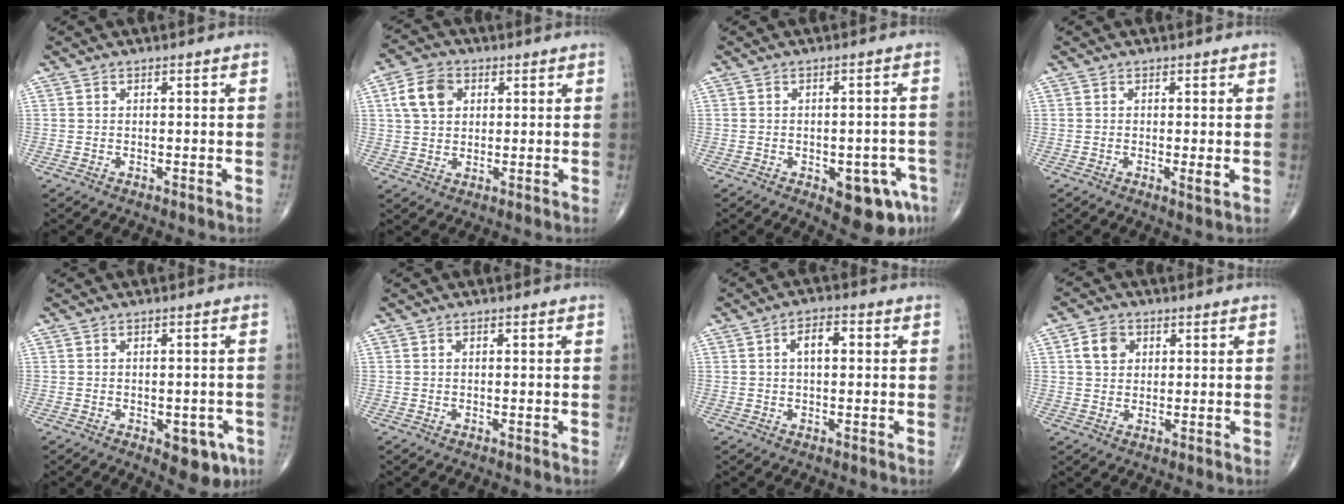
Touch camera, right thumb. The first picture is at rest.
{"total": 7.6, "force": [2.3, 5.7, 4.6], "torque": [-0.072, 0.005, 0.039]}
{"total": 9.6, "force": [-4.4, 4.3, 7.4], "torque": [-0.064, 0.019, -0.046]}
{"total": 1.5, "force": [-0.2, 0.2, 1.5], "torque": [-0.030, -0.007, -0.004]}
{"total": 6.9, "force": [-3.0, 3.6, 5.2], "torque": [-0.041, 0.010, -0.028]}
{"total": 0.0}
{"total": 4.5, "force": [0.8, 2.2, 3.9], "torque": [-0.058, 0.011, 0.009]}
{"total": 5.1, "force": [1.5, 4.1, 2.7], "torque": [-0.034, 0.000, 0.024]}